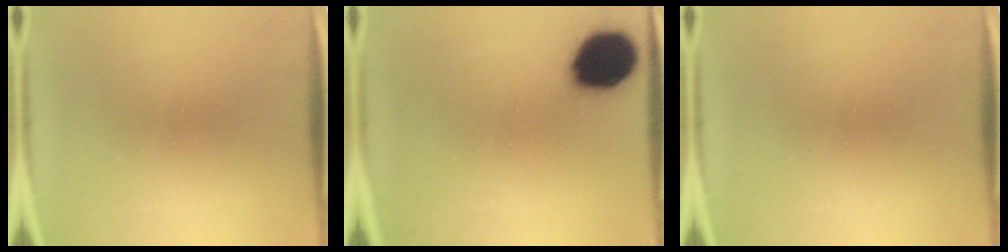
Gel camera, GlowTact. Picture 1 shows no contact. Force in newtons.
{"total": 15.8}
{"total": 0.0}